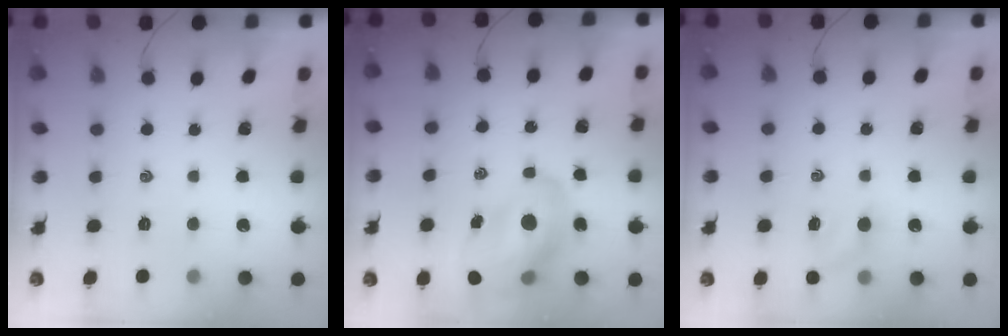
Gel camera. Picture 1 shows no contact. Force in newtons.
{"total": 15.4, "press": 14.7, "slide": 4.4}
{"total": 4.2, "press": 4.0, "slide": 1.3}